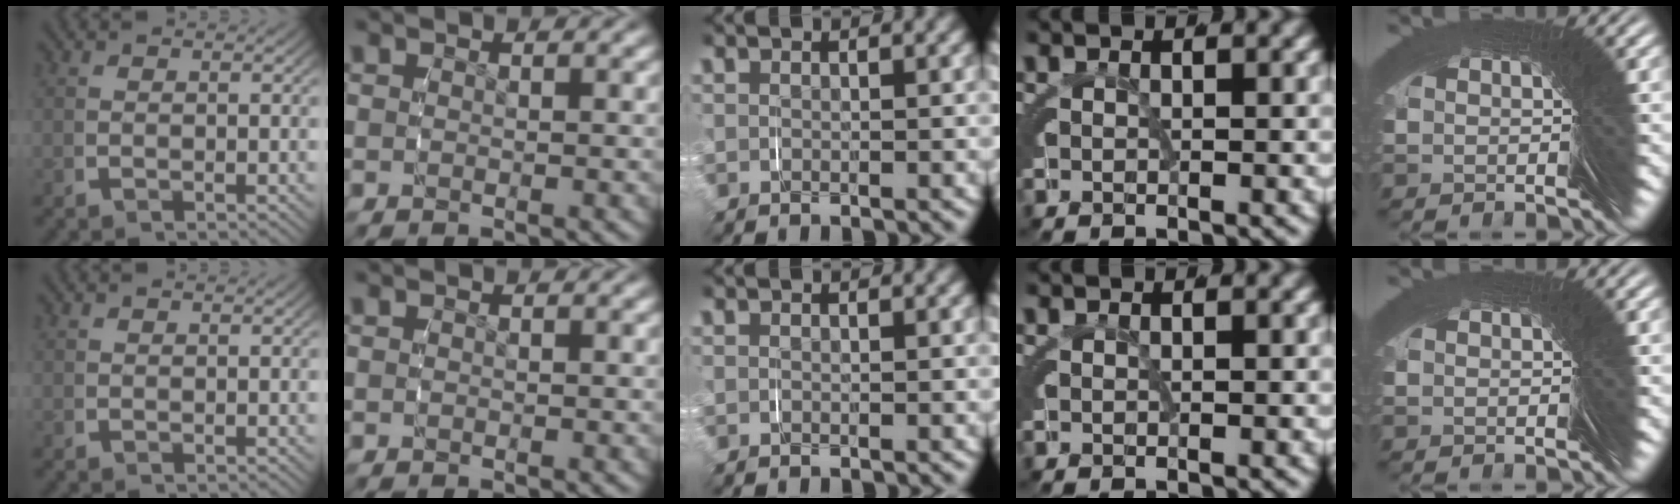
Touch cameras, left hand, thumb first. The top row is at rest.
{"thumb": {"total": 0.5, "force": [0.5, -0.1, -0.2], "torque": [0.002, -0.004, 0.014]}}